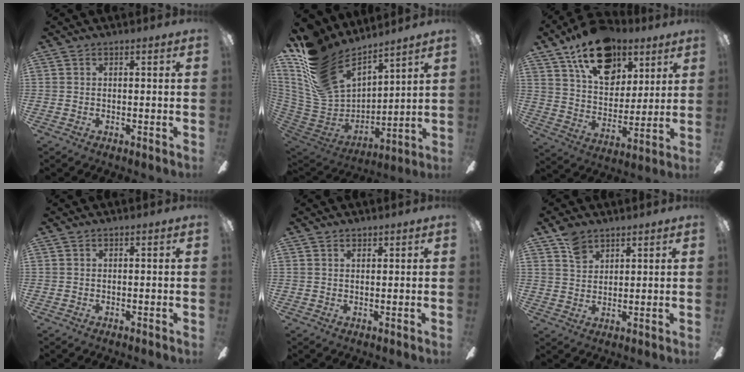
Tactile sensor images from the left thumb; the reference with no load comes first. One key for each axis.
{"total": 19.7, "fx": 14.1, "fy": 10.0, "fz": 9.4, "tx": -0.223, "ty": -0.093, "tz": 0.265}
{"total": 20.0, "fx": 12.2, "fy": 12.0, "fz": 10.4, "tx": -0.156, "ty": -0.061, "tz": 0.216}
{"total": 0.0}
{"total": 1.1, "fx": 0.9, "fy": 0.6, "fz": 0.3, "tx": 0.001, "ty": -0.003, "tz": 0.015}
{"total": 5.6, "fx": 4.2, "fy": 3.2, "fz": 2.0, "tx": -0.037, "ty": -0.014, "tz": 0.079}